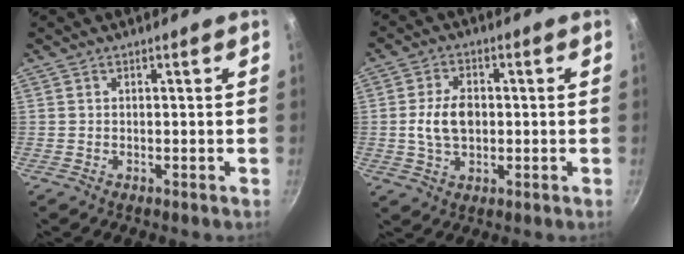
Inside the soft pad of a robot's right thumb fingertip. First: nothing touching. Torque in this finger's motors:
{"motor_torque": [0.42, 1.80, 1.08, -0.37, 0.06]}